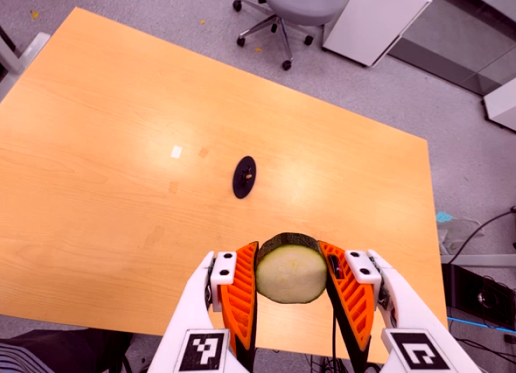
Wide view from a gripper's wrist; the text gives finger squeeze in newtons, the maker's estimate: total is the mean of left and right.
{"total": 12.3, "left": 10.9, "right": 13.7}